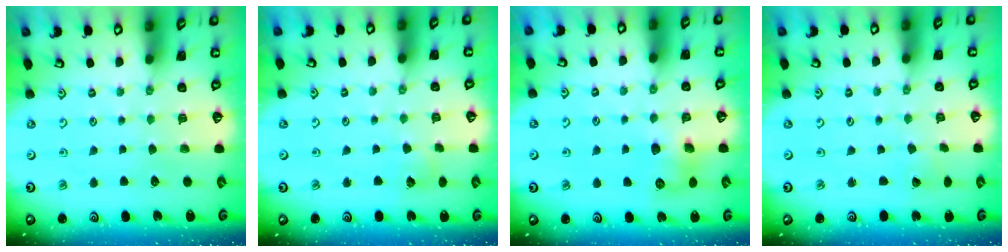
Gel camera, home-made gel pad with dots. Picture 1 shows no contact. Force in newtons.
{"total": 5.7, "press": 5.6, "slide": 0.5}
{"total": 8.5, "press": 8.5, "slide": 0.8}
{"total": 1.5, "press": 1.5, "slide": 0.2}